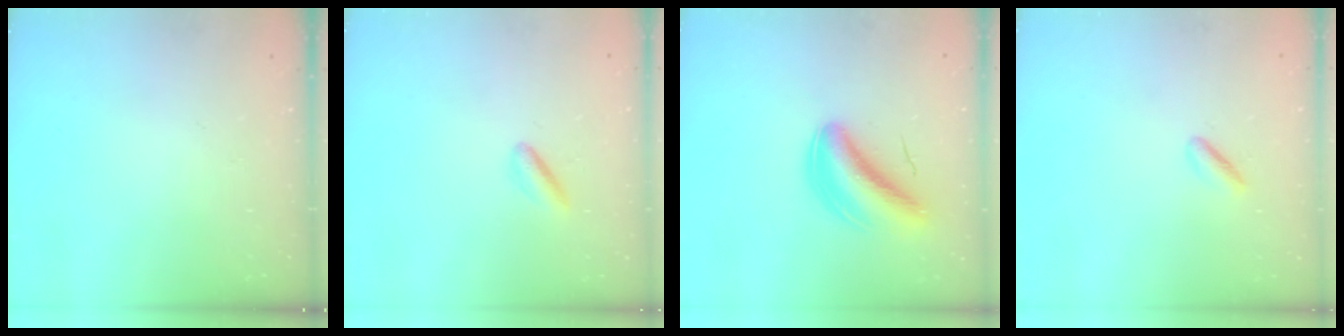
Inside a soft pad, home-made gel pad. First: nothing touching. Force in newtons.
{"total": 2.9, "press": 2.8, "slide": 0.6}
{"total": 6.2, "press": 6.0, "slide": 1.9}
{"total": 1.7, "press": 1.3, "slide": 1.1}